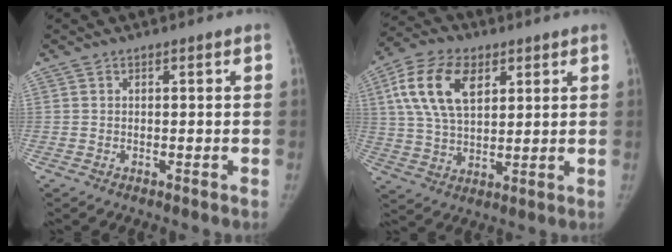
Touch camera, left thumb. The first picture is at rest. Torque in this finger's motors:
{"motor_torque": [0.19, 0.63, 1.45, -1.28, 0.15]}